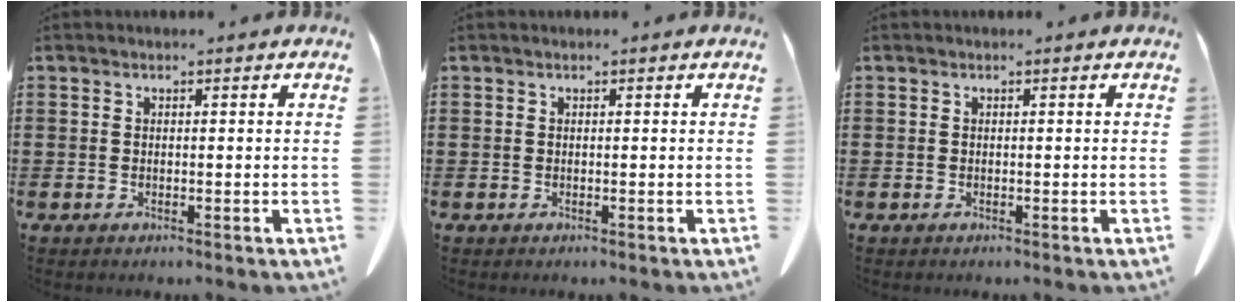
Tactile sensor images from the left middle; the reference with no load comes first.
{"total": 0.0}
{"total": 0.0}